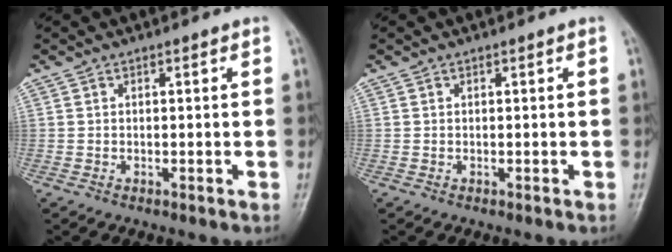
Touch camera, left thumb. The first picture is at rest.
{"total": 0.0}